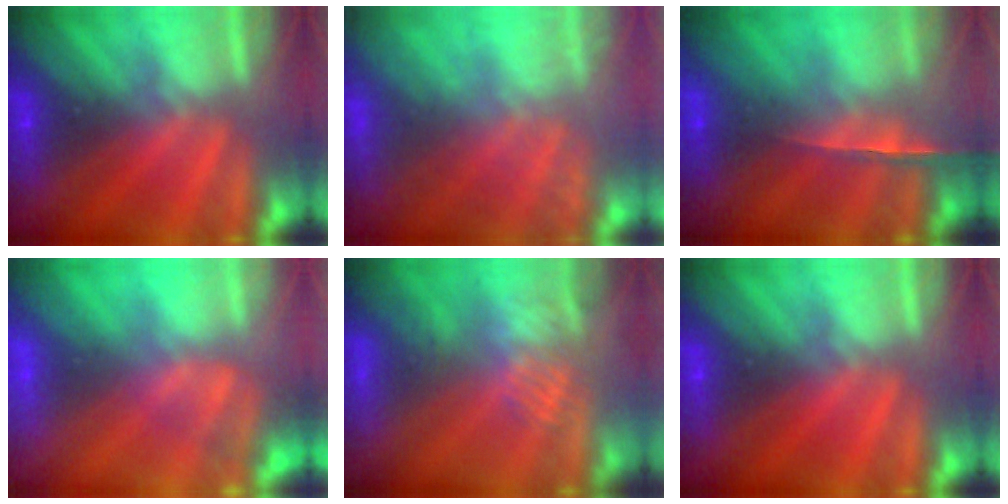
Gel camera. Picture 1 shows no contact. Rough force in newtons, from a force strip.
{"total": 7.4}
{"total": 1.8}
{"total": 3.6}
{"total": 2.8}
{"total": 0.0}